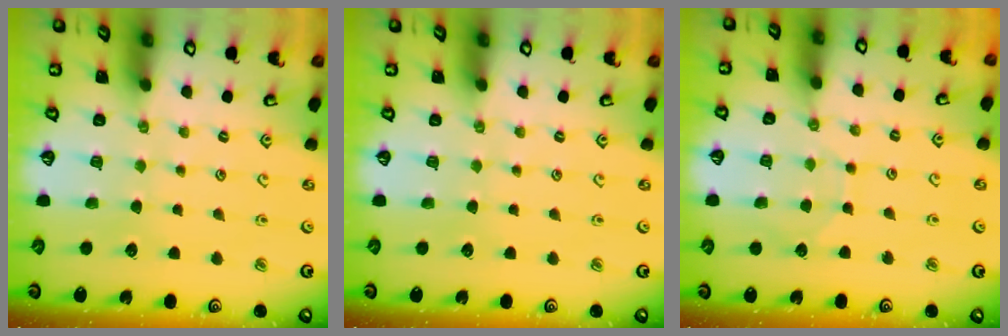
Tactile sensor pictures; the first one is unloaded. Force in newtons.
{"total": 0.0}
{"total": 5.8, "press": 5.8, "slide": 0.5}